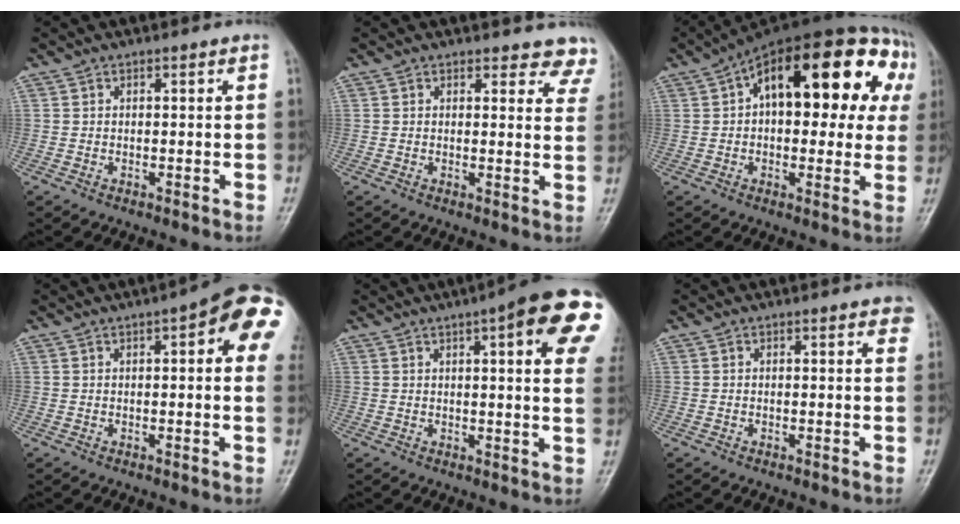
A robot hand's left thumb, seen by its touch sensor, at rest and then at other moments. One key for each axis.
{"total": 7.0, "fx": 6.5, "fy": 2.6, "fz": 0.6, "tx": 0.044, "ty": -0.031, "tz": 0.041}
{"total": 25.5, "fx": 6.3, "fy": 12.8, "fz": 21.1, "tx": -0.271, "ty": 0.048, "tz": 0.083}
{"total": 13.3, "fx": 4.1, "fy": 3.8, "fz": 12.1, "tx": -0.131, "ty": 0.005, "tz": 0.036}
{"total": 17.8, "fx": 6.9, "fy": 3.9, "fz": 16.0, "tx": -0.190, "ty": -0.006, "tz": 0.075}
{"total": 3.0, "fx": 1.7, "fy": 1.0, "fz": 2.2, "tx": -0.015, "ty": 0.002, "tz": 0.015}